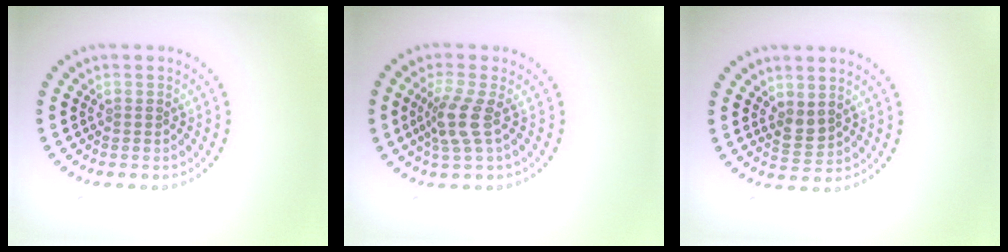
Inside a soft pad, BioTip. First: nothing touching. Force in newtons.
{"total": 2.9, "press": 2.2, "slide": 1.8}
{"total": 1.7, "press": 1.6, "slide": 0.7}